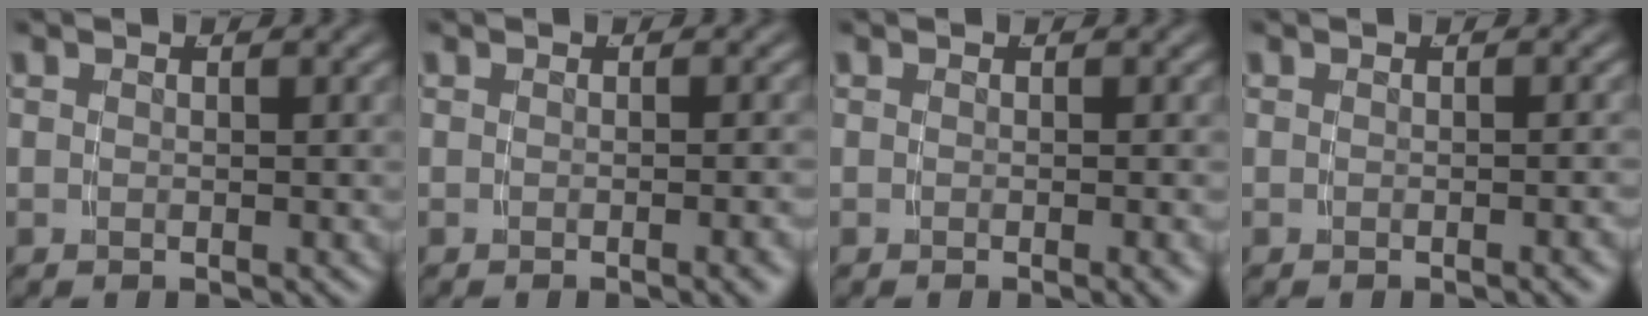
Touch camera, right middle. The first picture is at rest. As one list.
[{"total": 1.0, "force": [-0.6, -0.3, 0.7], "torque": [-0.010, 0.007, -0.012]}, {"total": 0.8, "force": [-0.3, -0.3, 0.7], "torque": [-0.008, 0.004, -0.006]}, {"total": 0.7, "force": [-0.5, -0.2, 0.5], "torque": [-0.007, 0.007, -0.011]}]